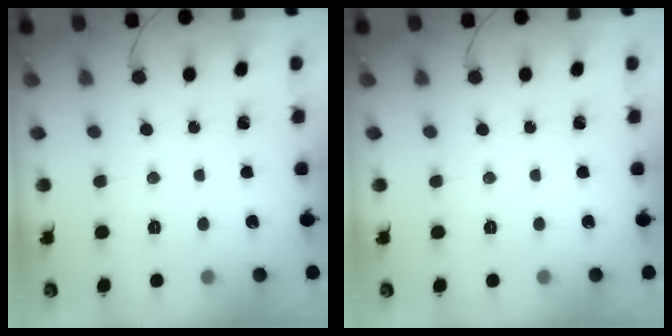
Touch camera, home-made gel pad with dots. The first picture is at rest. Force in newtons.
{"total": 0.0}